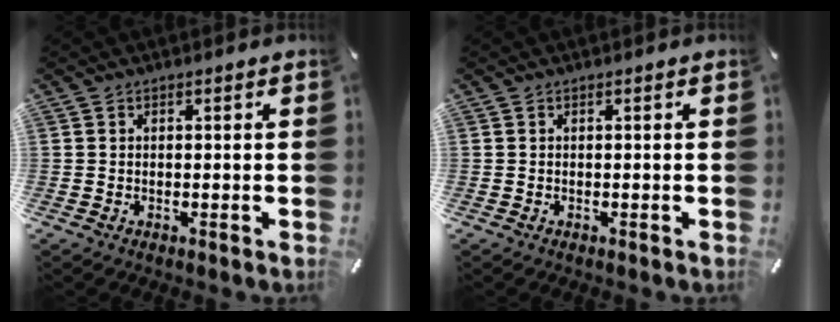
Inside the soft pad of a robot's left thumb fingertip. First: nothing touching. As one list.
[{"total": 0.0}]